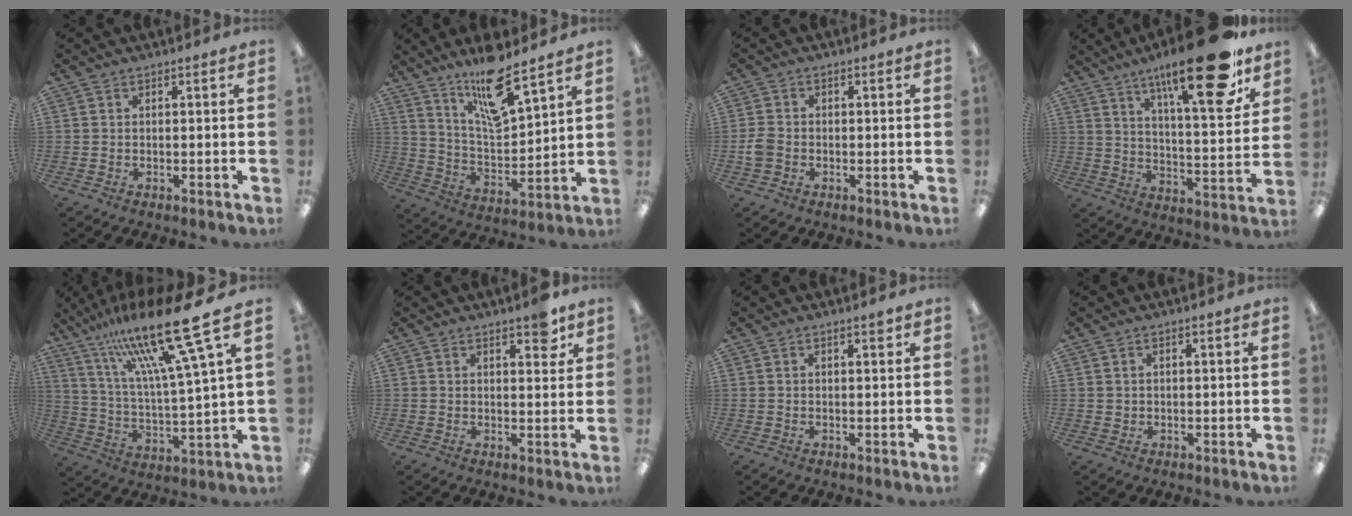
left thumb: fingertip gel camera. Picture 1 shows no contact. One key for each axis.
{"total": 14.2, "fx": 11.0, "fy": 3.3, "fz": 8.3, "tx": -0.151, "ty": -0.062, "tz": 0.185}
{"total": 3.2, "fx": -1.0, "fy": 2.4, "fz": 1.7, "tx": -0.034, "ty": 0.006, "tz": -0.020}
{"total": 24.0, "fx": 15.5, "fy": 6.8, "fz": 17.1, "tx": -0.246, "ty": -0.094, "tz": 0.241}
{"total": 24.3, "fx": 16.1, "fy": 4.2, "fz": 17.7, "tx": -0.315, "ty": -0.094, "tz": 0.256}
{"total": 5.5, "fx": 3.8, "fy": 2.0, "fz": 3.4, "tx": -0.028, "ty": -0.023, "tz": 0.059}
{"total": 1.5, "fx": 1.0, "fy": 0.3, "fz": 1.1, "tx": -0.007, "ty": -0.006, "tz": 0.013}
{"total": 0.8, "fx": 0.4, "fy": 0.7, "fz": 0.2, "tx": -0.004, "ty": 0.004, "tz": 0.007}